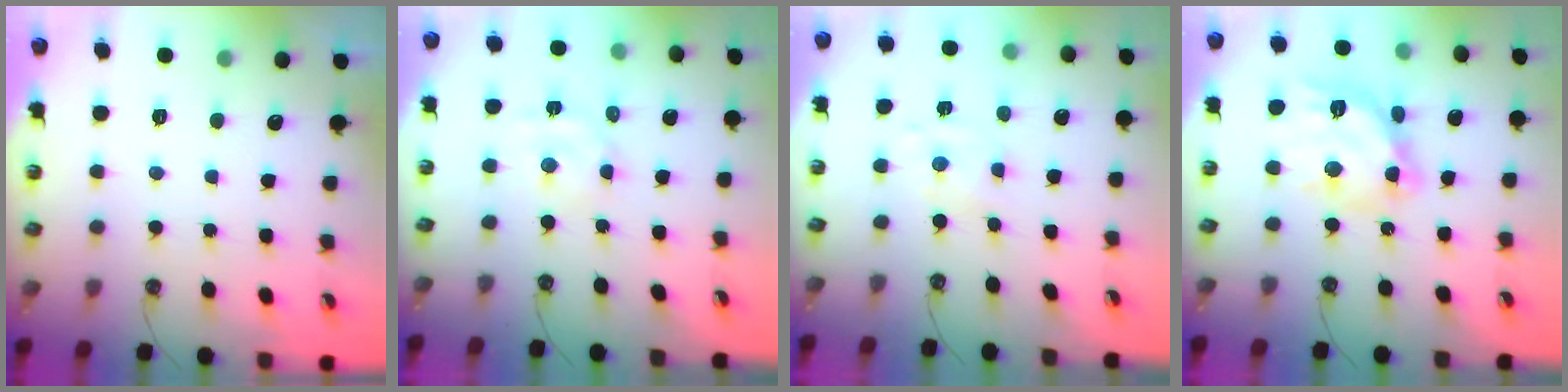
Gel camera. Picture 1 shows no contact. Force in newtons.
{"total": 4.7, "press": 4.7, "slide": 0.4}
{"total": 1.1, "press": 1.1, "slide": 0.2}
{"total": 16.6, "press": 16.6, "slide": 1.3}